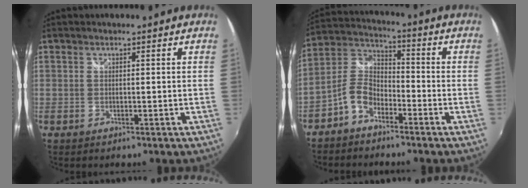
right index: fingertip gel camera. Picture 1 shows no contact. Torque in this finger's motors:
{"motor_torque": [0.61, -0.70, 0.33, 0.09]}